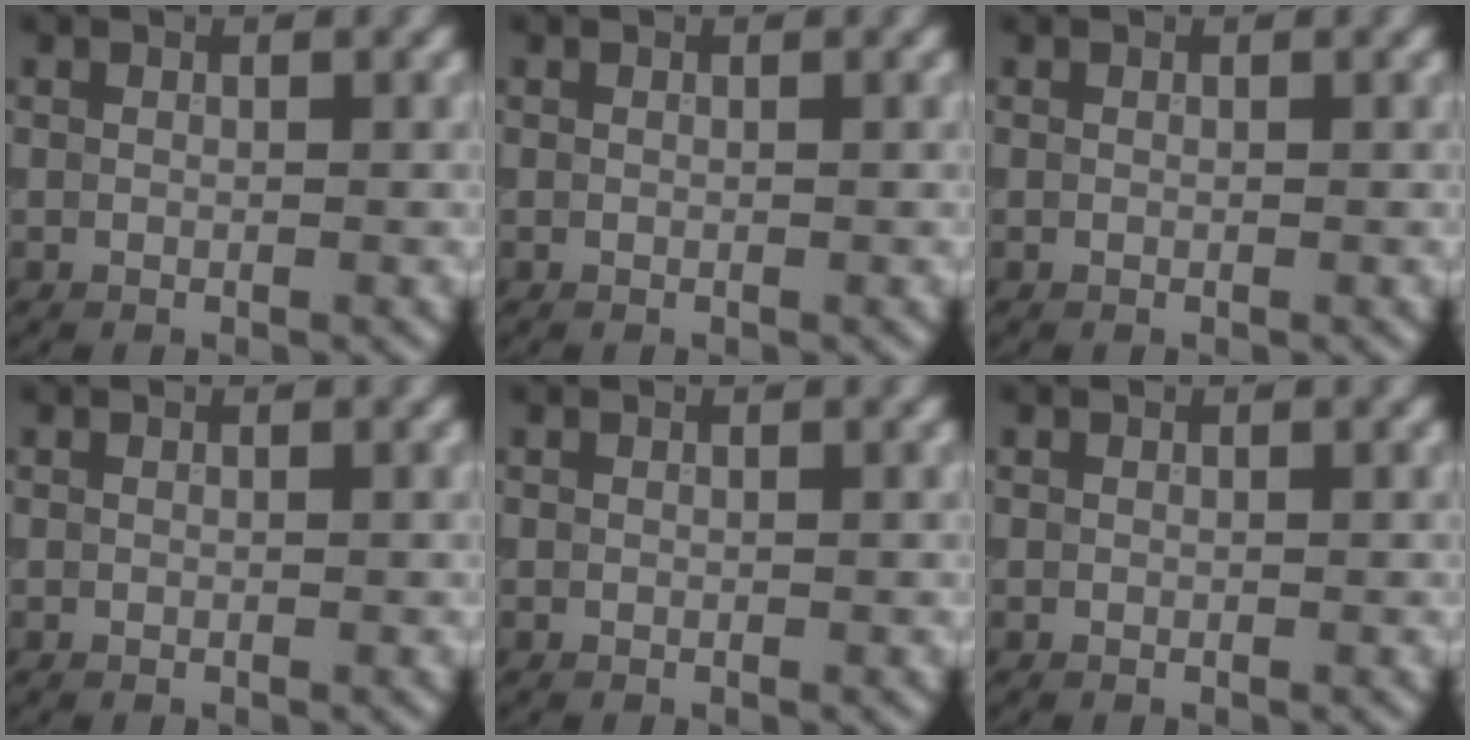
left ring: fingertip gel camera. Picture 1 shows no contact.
{"total": 0.0}
{"total": 0.0}
{"total": 0.0}
{"total": 0.0}
{"total": 0.0}